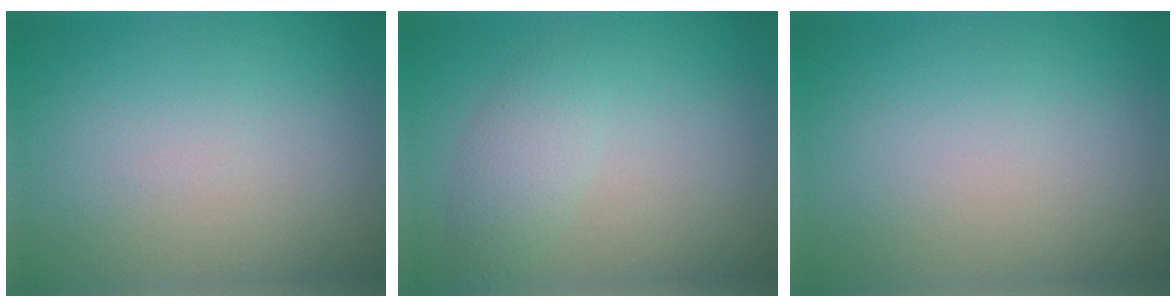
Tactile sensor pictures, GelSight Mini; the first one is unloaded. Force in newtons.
{"total": 2.2, "press": 2.2, "slide": 0.1}
{"total": 0.0}